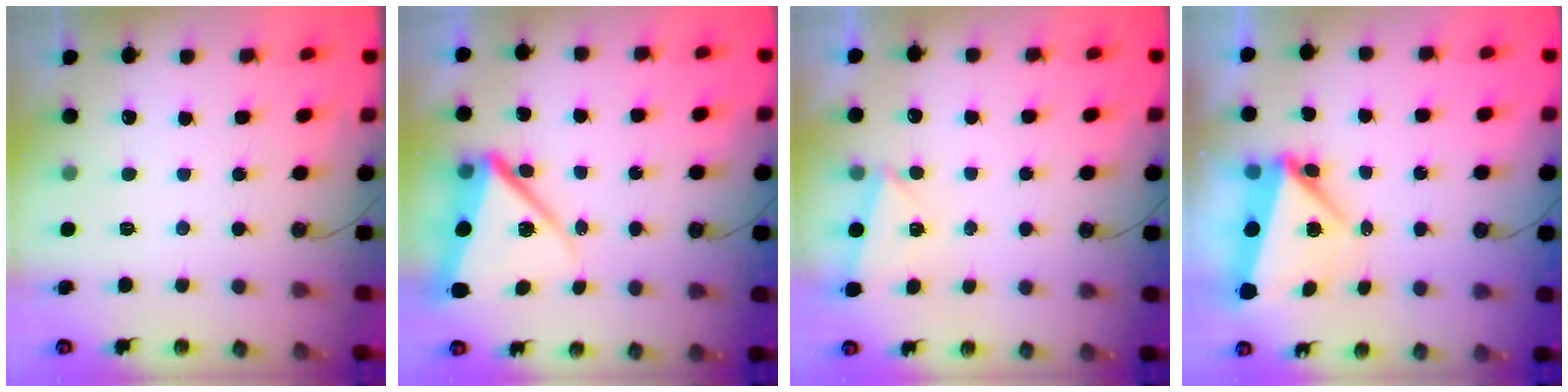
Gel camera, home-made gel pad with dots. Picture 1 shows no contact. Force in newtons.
{"total": 10.4, "press": 10.2, "slide": 1.9}
{"total": 2.4, "press": 2.1, "slide": 1.1}
{"total": 5.3, "press": 5.3, "slide": 0.2}